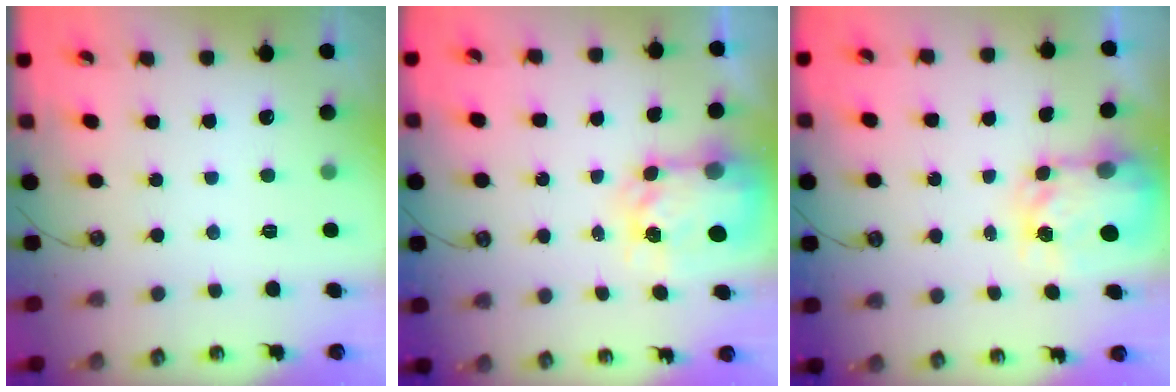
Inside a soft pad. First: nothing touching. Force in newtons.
{"total": 5.7, "press": 5.7, "slide": 0.6}
{"total": 5.8, "press": 5.8, "slide": 0.6}